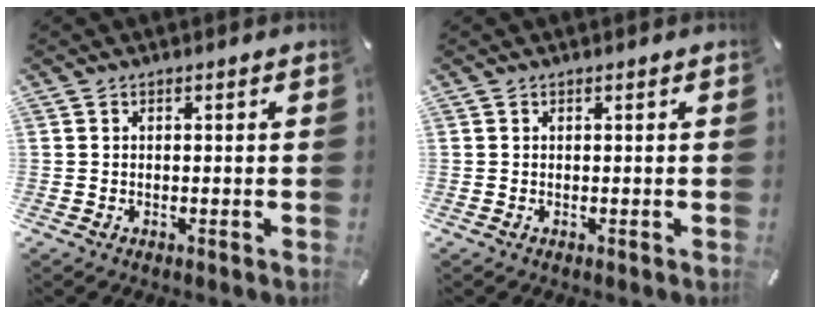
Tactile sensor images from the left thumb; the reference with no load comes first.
{"total": 0.0}